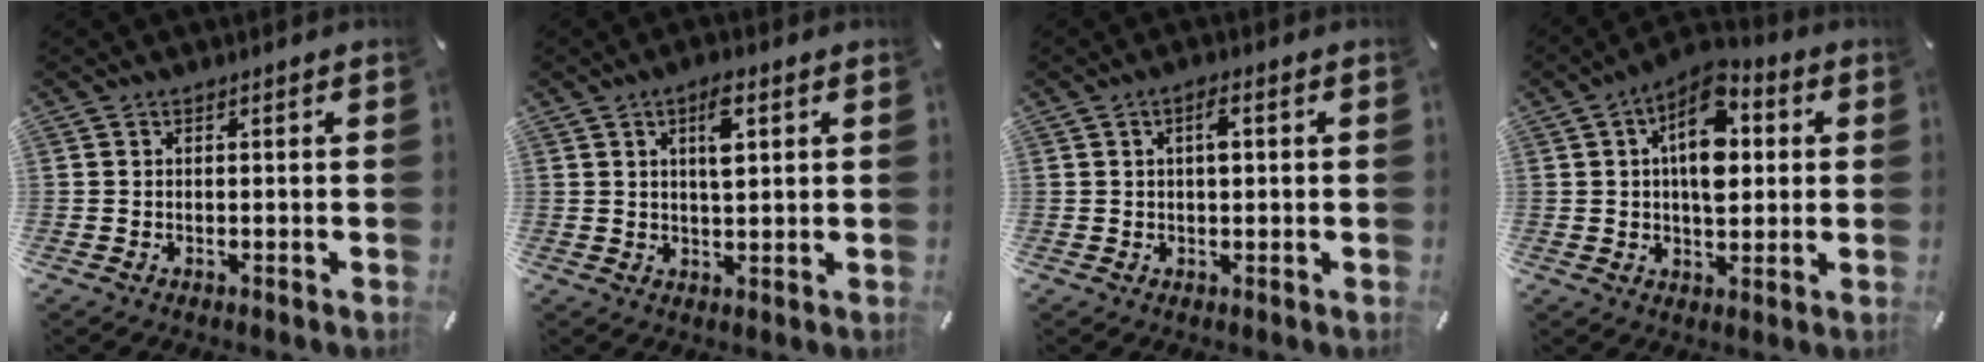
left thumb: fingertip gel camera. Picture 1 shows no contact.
{"total": 6.0, "force": [2.2, 2.0, 5.1], "torque": [-0.084, -0.003, 0.031]}
{"total": 3.2, "force": [0.7, 1.3, 2.9], "torque": [-0.043, 0.001, 0.006]}
{"total": 12.5, "force": [3.0, 7.6, 9.5], "torque": [-0.141, -0.007, 0.050]}